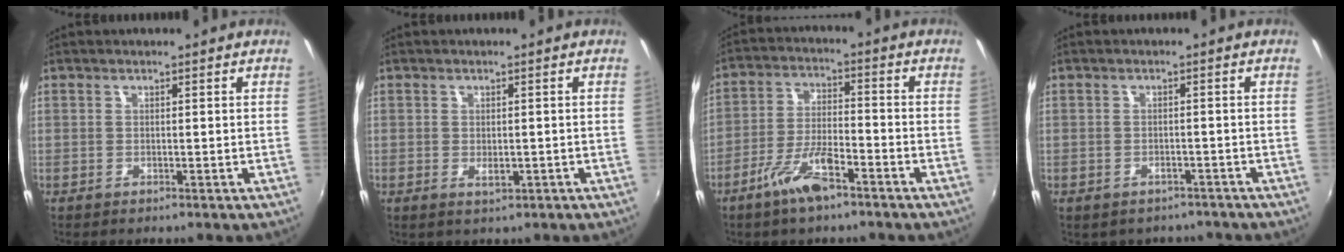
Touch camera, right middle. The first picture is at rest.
{"total": 1.4, "force": [0.0, 0.8, 1.2], "torque": [-0.015, -0.005, 0.001]}
{"total": 8.8, "force": [-5.8, 2.4, 6.2], "torque": [-0.130, -0.003, -0.106]}
{"total": 4.5, "force": [-3.5, 2.5, 1.3], "torque": [-0.029, -0.011, -0.038]}